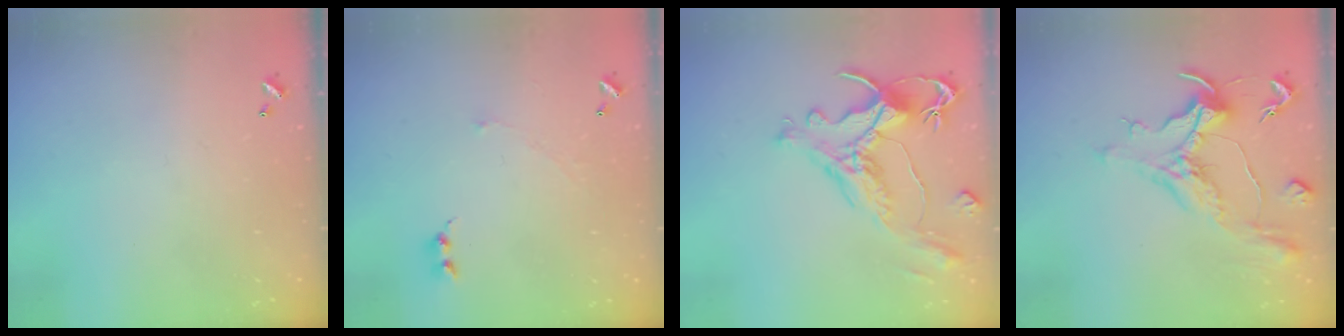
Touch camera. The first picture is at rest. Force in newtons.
{"total": 2.0, "press": 1.9, "slide": 0.7}
{"total": 1.8, "press": 1.2, "slide": 1.3}
{"total": 1.6, "press": 1.5, "slide": 0.6}